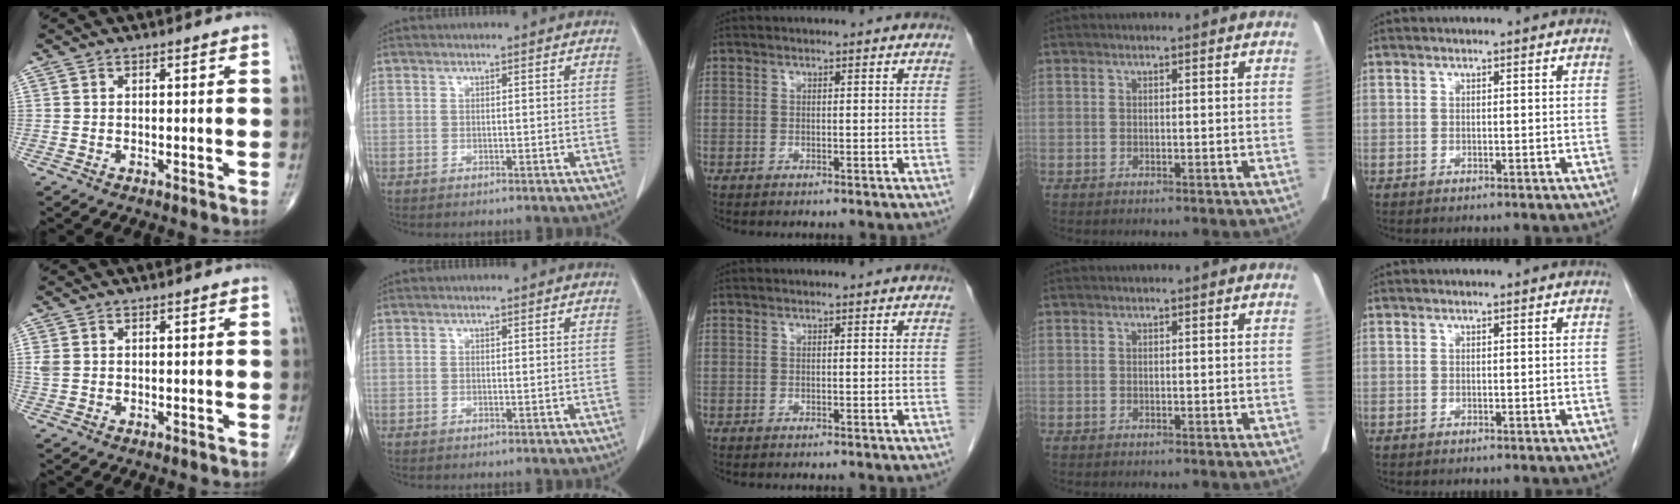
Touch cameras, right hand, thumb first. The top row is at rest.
{"thumb": {"total": 1.6, "force": [0.4, 1.2, 0.9], "torque": [-0.029, 0.005, 0.013]}}